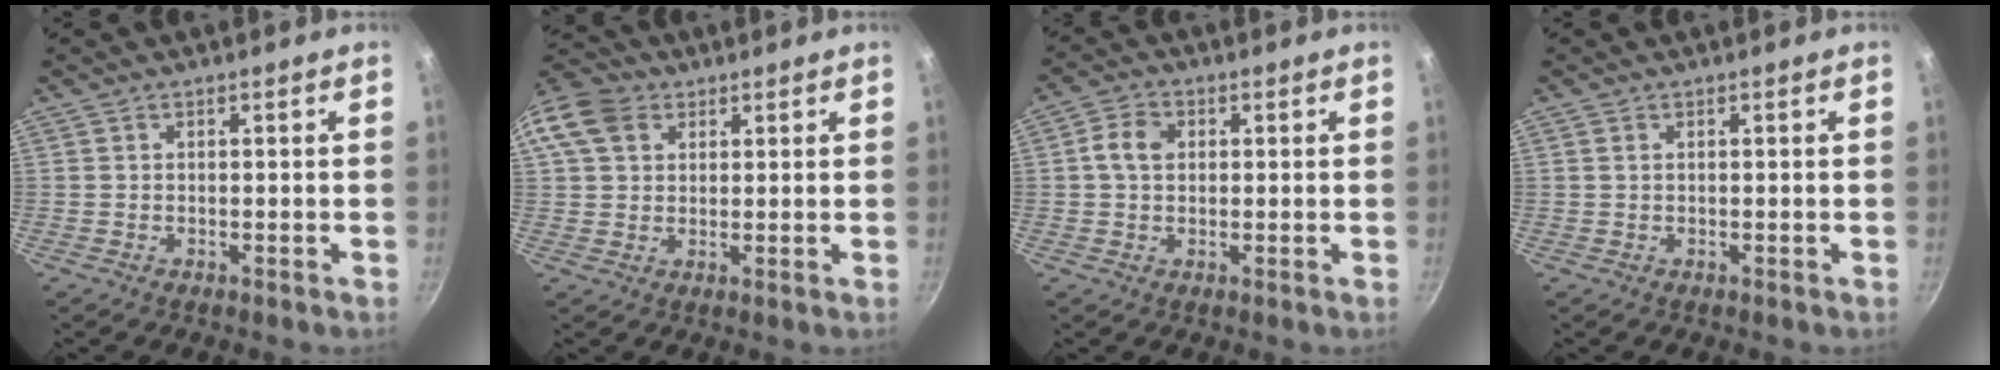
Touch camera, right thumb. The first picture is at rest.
{"total": 11.3, "force": [4.0, 8.7, 6.0], "torque": [-0.110, 0.015, 0.062]}
{"total": 4.9, "force": [0.8, 3.7, 3.2], "torque": [-0.053, 0.009, 0.007]}
{"total": 0.5, "force": [0.2, 0.3, 0.4], "torque": [-0.007, 0.000, 0.004]}